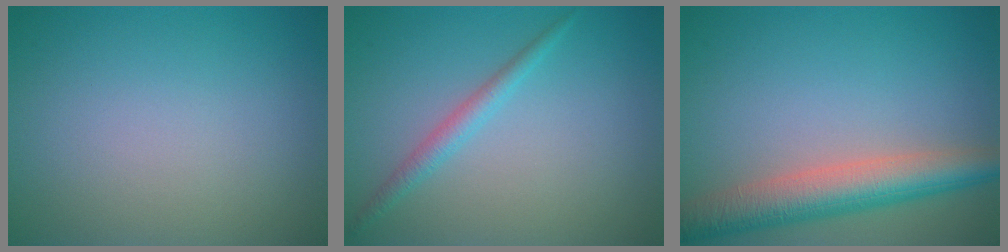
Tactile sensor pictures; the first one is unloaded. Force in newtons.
{"total": 1.7, "press": 1.7, "slide": 0.1}
{"total": 6.1, "press": 6.1, "slide": 0.4}